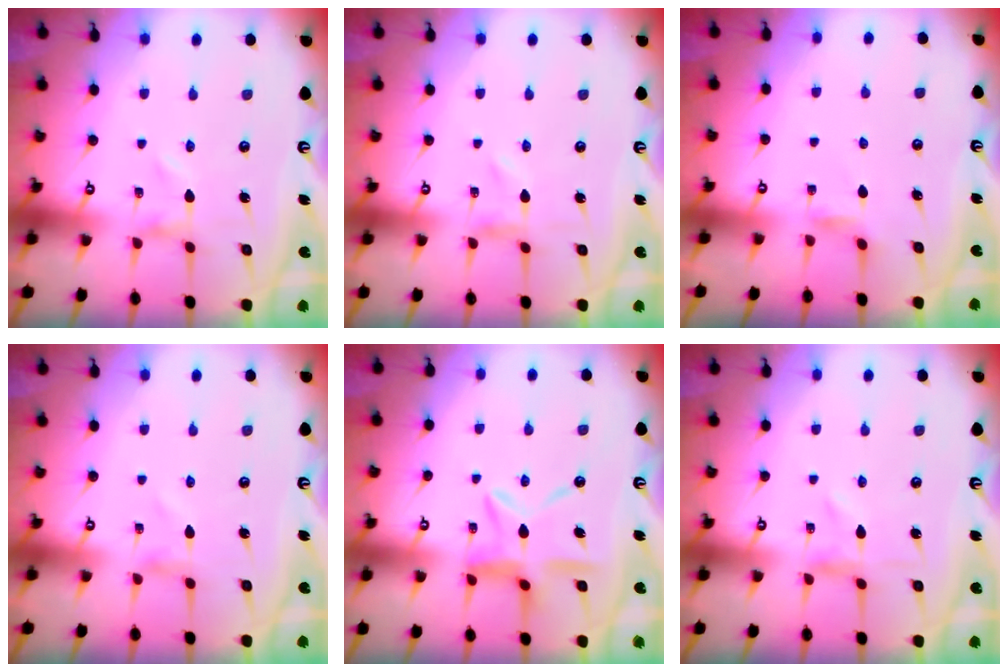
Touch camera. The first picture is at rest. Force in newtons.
{"total": 0.0}
{"total": 2.3, "press": 2.3, "slide": 0.5}
{"total": 0.0}
{"total": 10.7, "press": 10.6, "slide": 1.0}
{"total": 0.0}